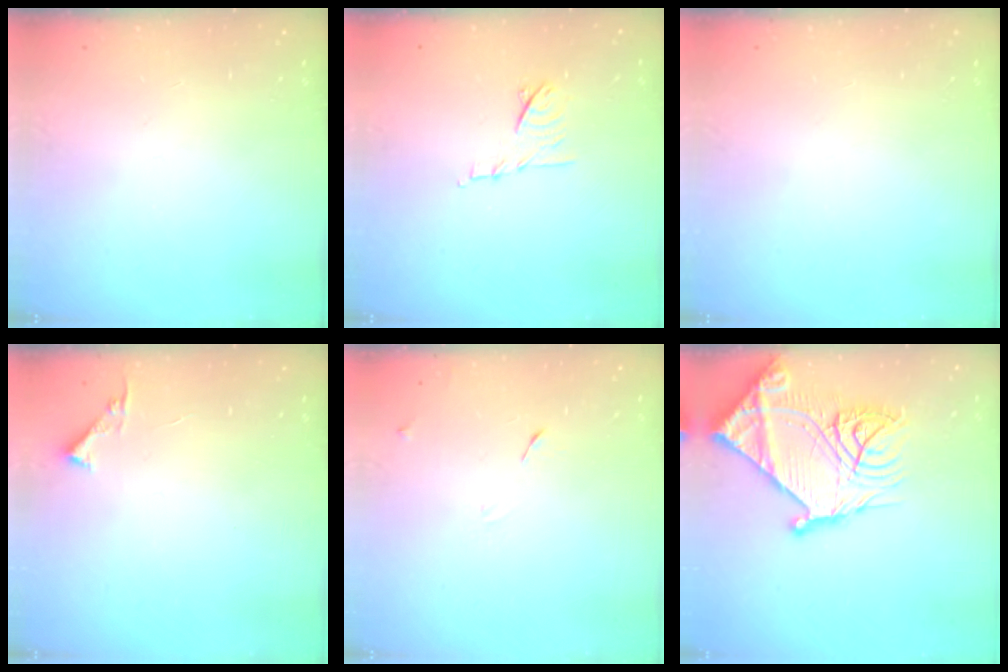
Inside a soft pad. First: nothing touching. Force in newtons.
{"total": 8.2, "press": 8.2, "slide": 0.8}
{"total": 0.0}
{"total": 3.4, "press": 3.4, "slide": 0.4}
{"total": 6.2, "press": 6.2, "slide": 0.6}
{"total": 28.1, "press": 27.9, "slide": 3.3}